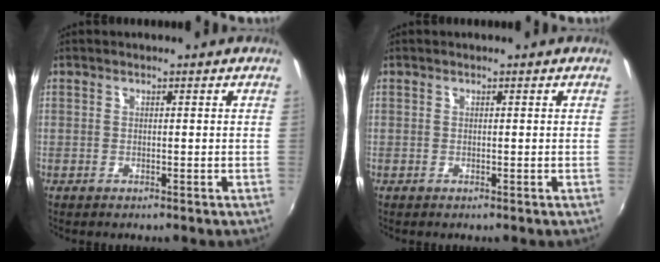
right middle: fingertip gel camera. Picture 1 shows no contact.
{"total": 0.0}